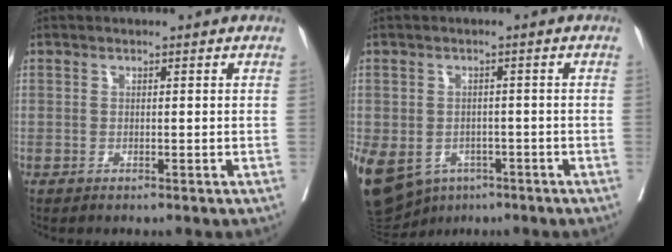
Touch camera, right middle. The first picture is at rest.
{"total": 21.5, "force": [-9.6, 16.7, 9.4], "torque": [-0.318, -0.019, -0.130]}